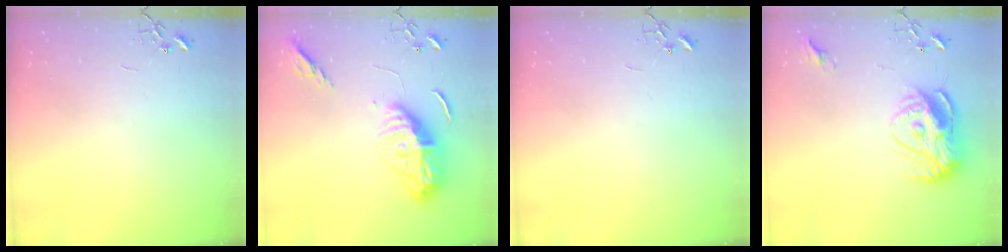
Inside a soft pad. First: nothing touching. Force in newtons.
{"total": 15.6, "press": 15.5, "slide": 1.6}
{"total": 0.0}
{"total": 15.6, "press": 15.6, "slide": 1.3}